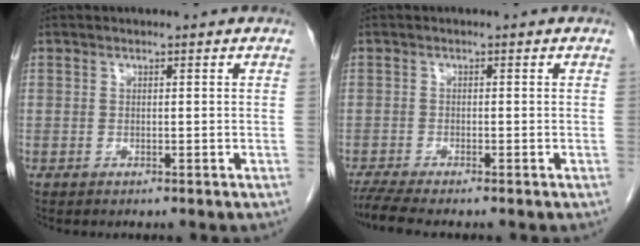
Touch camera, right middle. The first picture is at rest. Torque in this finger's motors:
{"motor_torque": [0.42, -0.58, 0.04, 0.04]}